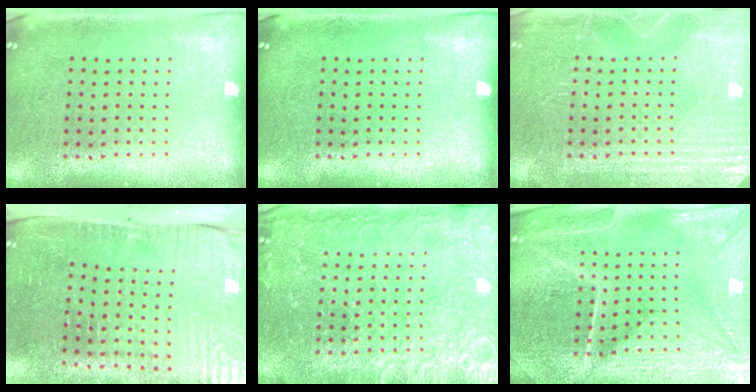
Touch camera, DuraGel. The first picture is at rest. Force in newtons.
{"total": 0.0}
{"total": 4.2, "press": 4.1, "slide": 0.6}
{"total": 4.8, "press": 4.1, "slide": 2.4}
{"total": 4.1, "press": 4.0, "slide": 0.4}
{"total": 5.1, "press": 4.8, "slide": 1.7}